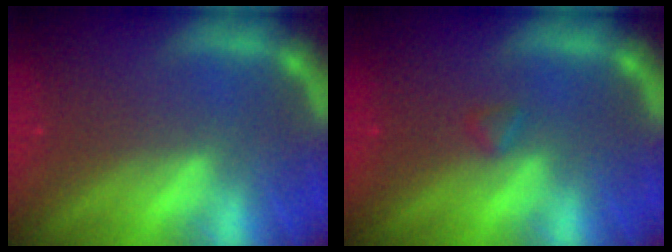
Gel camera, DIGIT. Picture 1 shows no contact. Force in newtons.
{"total": 0.9}